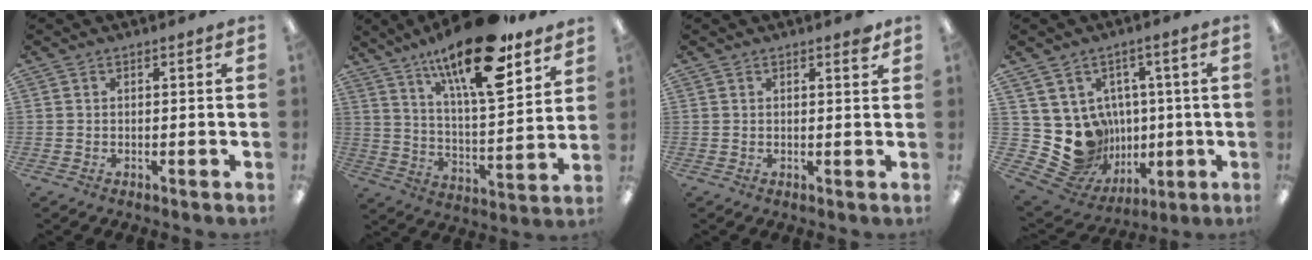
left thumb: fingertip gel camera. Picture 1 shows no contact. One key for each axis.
{"total": 21.7, "fx": 14.7, "fy": 6.5, "fz": 14.6, "tx": -0.246, "ty": -0.084, "tz": 0.242}
{"total": 1.7, "fx": 1.3, "fy": 0.4, "fz": 1.0, "tx": -0.005, "ty": -0.006, "tz": 0.019}
{"total": 13.9, "fx": -0.9, "fy": 13.0, "fz": 5.0, "tx": -0.108, "ty": -0.019, "tz": 0.014}